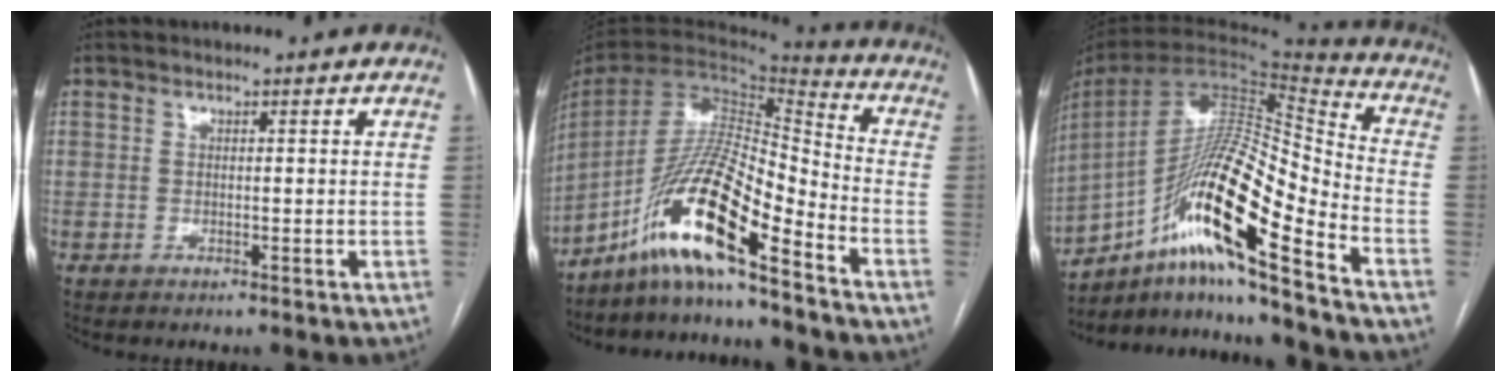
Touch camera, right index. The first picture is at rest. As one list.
[{"total": 15.6, "force": [-10.6, 1.2, 11.3], "torque": [-0.217, 0.007, -0.196]}, {"total": 21.6, "force": [-12.1, 1.7, 17.8], "torque": [-0.338, 0.001, -0.217]}]